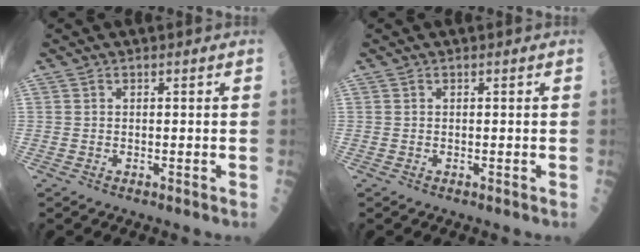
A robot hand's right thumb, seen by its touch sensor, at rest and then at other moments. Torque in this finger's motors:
{"motor_torque": [0.00, 0.00, 0.00, 0.00, 0.00]}